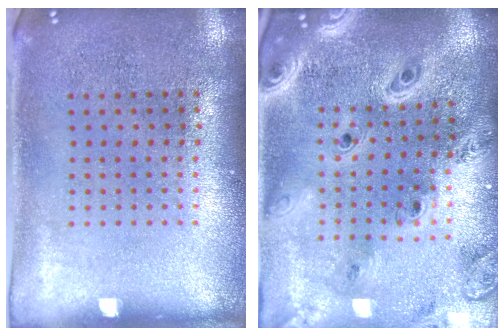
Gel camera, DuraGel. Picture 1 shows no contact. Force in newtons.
{"total": 3.7, "press": 2.8, "slide": 2.4}